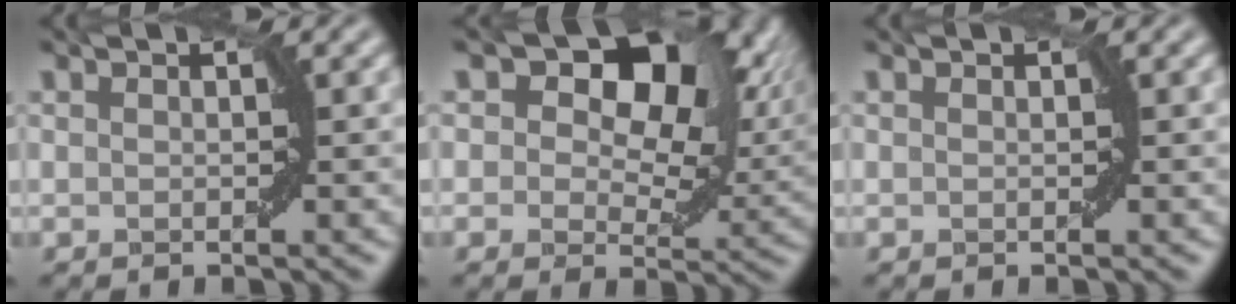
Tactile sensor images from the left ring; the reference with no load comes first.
{"total": 14.0, "force": [5.9, 8.5, 9.5], "torque": [-0.112, 0.021, 0.078]}
{"total": 0.0}